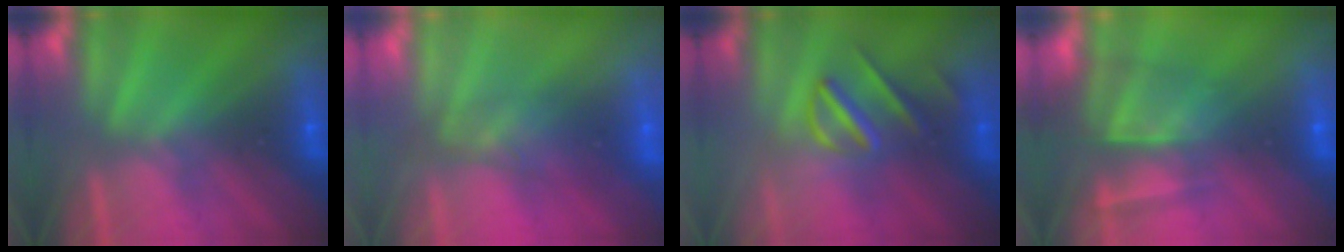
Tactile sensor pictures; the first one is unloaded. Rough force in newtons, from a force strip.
{"total": 2.5}
{"total": 3.2}
{"total": 7.0}